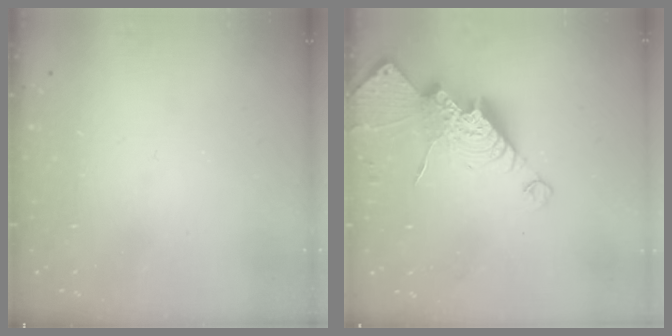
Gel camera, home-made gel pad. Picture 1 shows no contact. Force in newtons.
{"total": 14.6, "press": 14.6, "slide": 1.1}